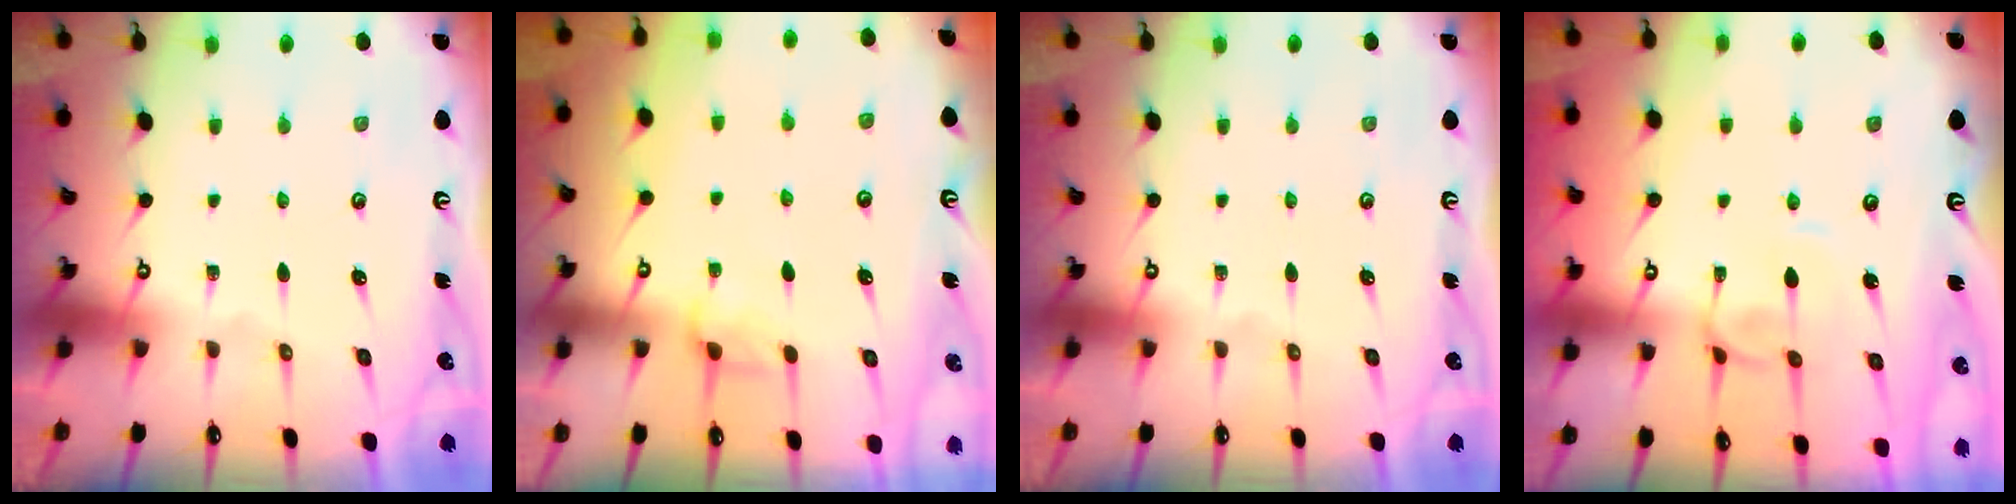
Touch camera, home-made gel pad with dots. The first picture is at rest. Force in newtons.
{"total": 2.8, "press": 2.8, "slide": 0.4}
{"total": 0.0}
{"total": 2.9, "press": 2.9, "slide": 0.3}